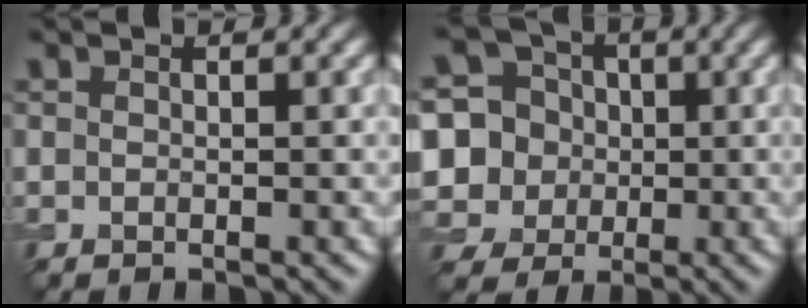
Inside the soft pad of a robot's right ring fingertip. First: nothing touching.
{"total": 10.1, "force": [-0.4, 9.6, 3.0], "torque": [-0.101, 0.020, -0.022]}